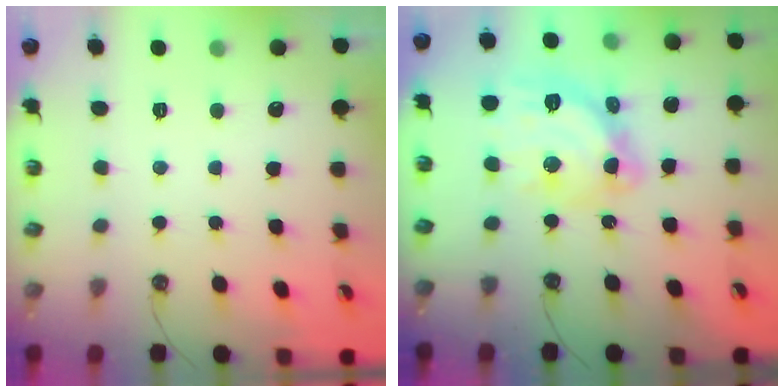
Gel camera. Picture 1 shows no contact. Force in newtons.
{"total": 15.6, "press": 15.5, "slide": 1.3}